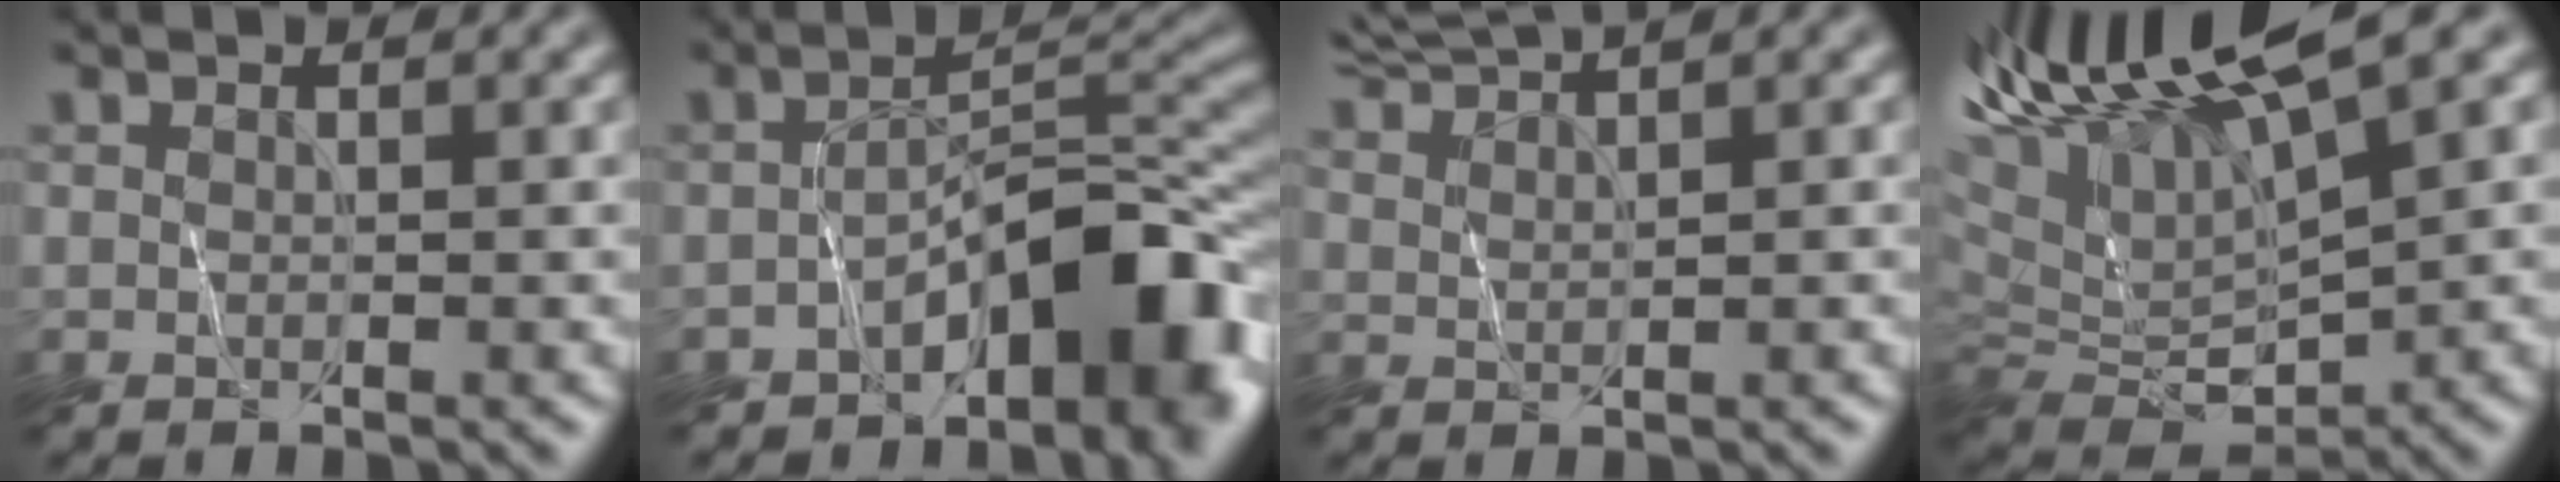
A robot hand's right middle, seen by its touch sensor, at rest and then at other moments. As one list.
[{"total": 10.0, "force": [-5.9, 3.8, 7.1], "torque": [-0.091, 0.003, -0.105]}, {"total": 4.2, "force": [4.2, -0.4, 0.7], "torque": [-0.028, 0.017, 0.080]}, {"total": 11.6, "force": [6.4, 3.8, 9.0], "torque": [-0.194, 0.022, 0.118]}]